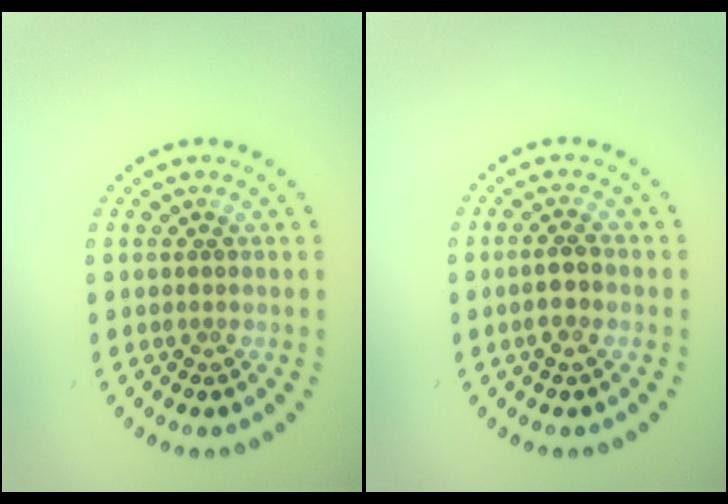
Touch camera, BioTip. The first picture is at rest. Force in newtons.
{"total": 2.0, "press": 2.0, "slide": 0.6}